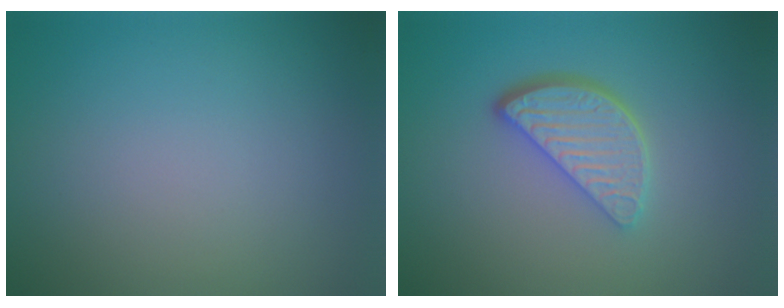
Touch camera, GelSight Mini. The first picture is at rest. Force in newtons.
{"total": 4.0, "press": 3.2, "slide": 2.4}